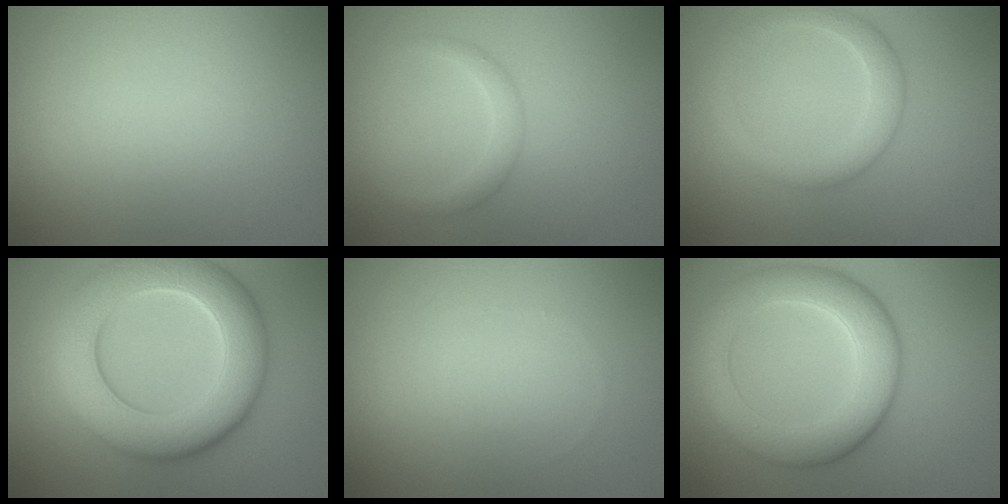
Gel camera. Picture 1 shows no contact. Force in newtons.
{"total": 1.5, "press": 1.5, "slide": 0.1}
{"total": 3.0, "press": 3.0, "slide": 0.1}
{"total": 9.7, "press": 9.7, "slide": 0.3}
{"total": 0.0}
{"total": 6.9, "press": 6.9, "slide": 0.1}